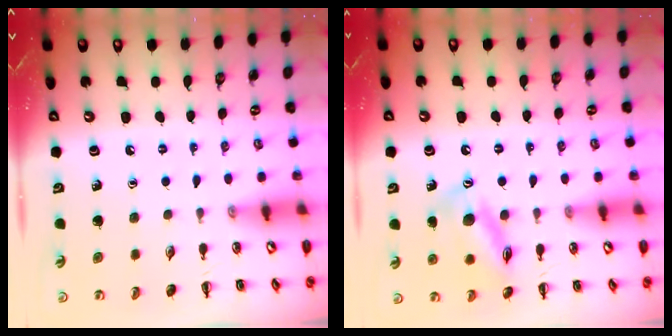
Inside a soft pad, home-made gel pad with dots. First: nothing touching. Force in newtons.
{"total": 13.6, "press": 13.5, "slide": 1.5}